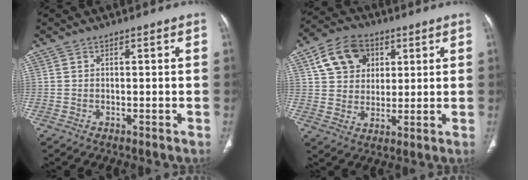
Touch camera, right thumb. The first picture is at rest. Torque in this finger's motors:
{"motor_torque": [1.00, 1.43, 0.45, 0.49, 0.12]}